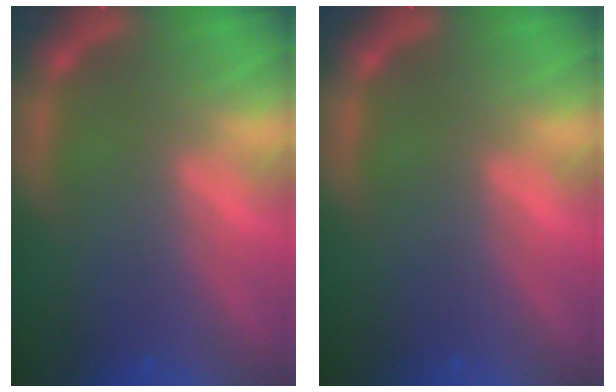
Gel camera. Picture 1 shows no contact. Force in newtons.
{"total": 0.0}